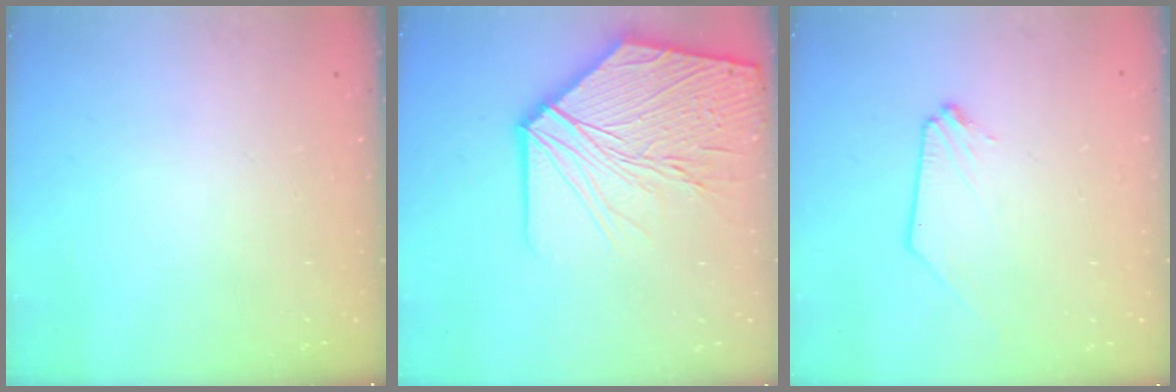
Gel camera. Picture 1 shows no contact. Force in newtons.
{"total": 18.7, "press": 18.4, "slide": 3.3}
{"total": 0.0}